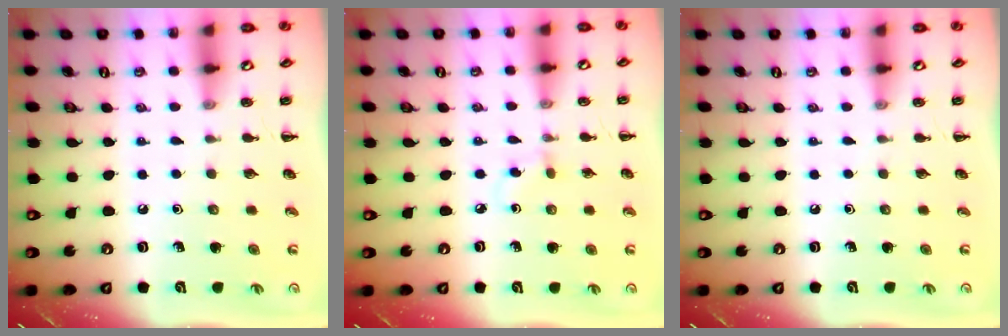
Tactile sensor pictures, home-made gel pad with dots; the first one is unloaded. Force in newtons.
{"total": 3.0, "press": 2.7, "slide": 1.3}
{"total": 0.0}